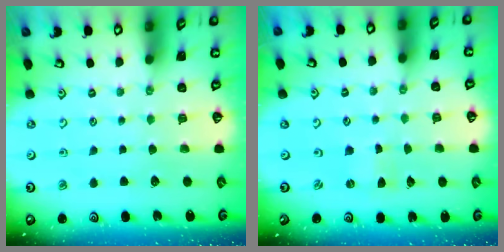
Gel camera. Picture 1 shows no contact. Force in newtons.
{"total": 0.0}